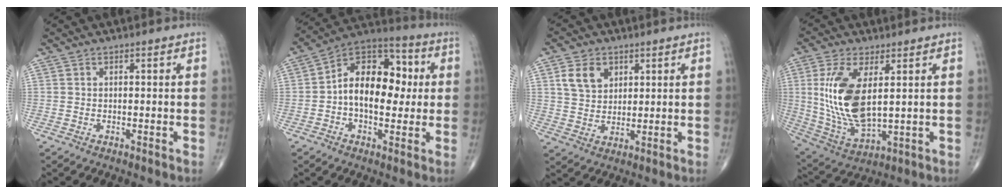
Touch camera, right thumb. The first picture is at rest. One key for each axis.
{"total": 16.1, "fx": 0.5, "fy": 10.2, "fz": 12.5, "tx": -0.160, "ty": 0.037, "tz": -0.002}
{"total": 6.8, "fx": 2.9, "fy": 5.0, "fz": 3.7, "tx": -0.046, "ty": -0.009, "tz": 0.056}
{"total": 15.5, "fx": 2.6, "fy": 7.1, "fz": 13.5, "tx": -0.280, "ty": -0.019, "tz": 0.067}